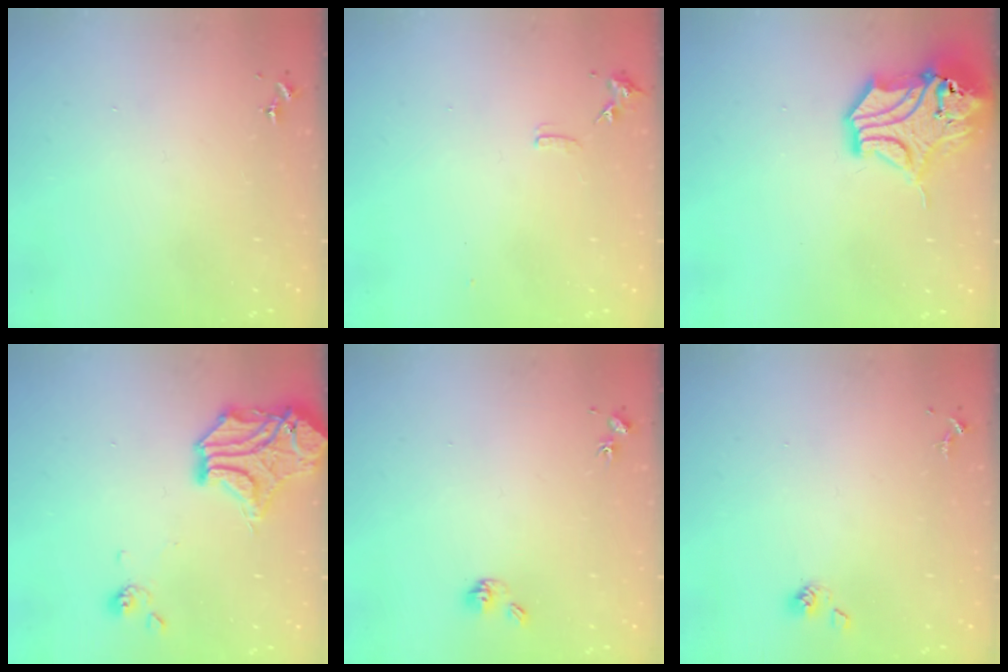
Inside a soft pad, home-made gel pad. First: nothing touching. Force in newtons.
{"total": 6.8, "press": 6.7, "slide": 0.9}
{"total": 15.4, "press": 15.3, "slide": 2.2}
{"total": 16.4, "press": 16.1, "slide": 3.1}
{"total": 5.3, "press": 4.7, "slide": 2.3}
{"total": 4.4, "press": 3.7, "slide": 2.4}